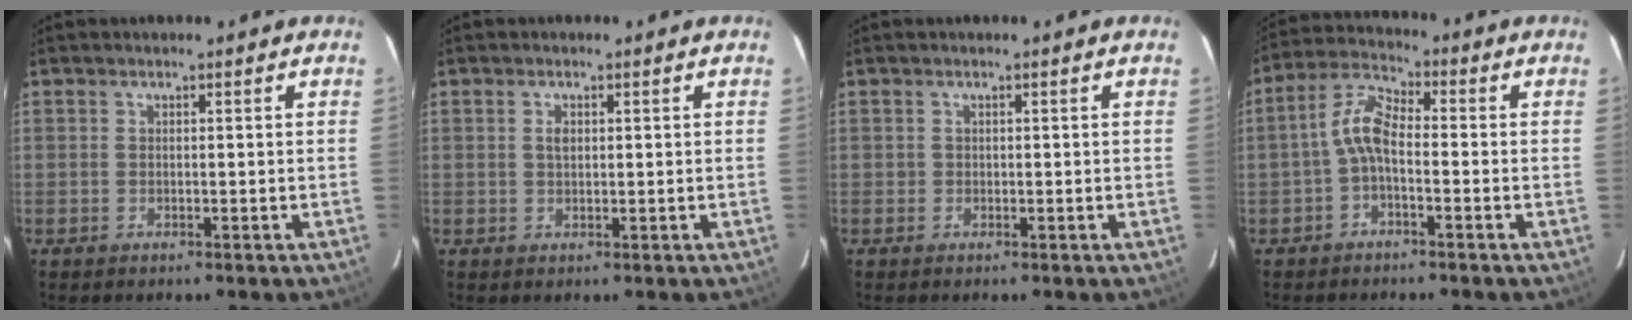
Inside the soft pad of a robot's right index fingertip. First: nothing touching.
{"total": 1.5, "force": [0.4, 1.0, 1.1], "torque": [-0.020, 0.005, 0.006]}
{"total": 0.7, "force": [-0.1, 0.7, 0.0], "torque": [0.004, -0.002, -0.002]}
{"total": 5.7, "force": [-1.7, 2.4, 4.9], "torque": [-0.111, 0.021, -0.039]}